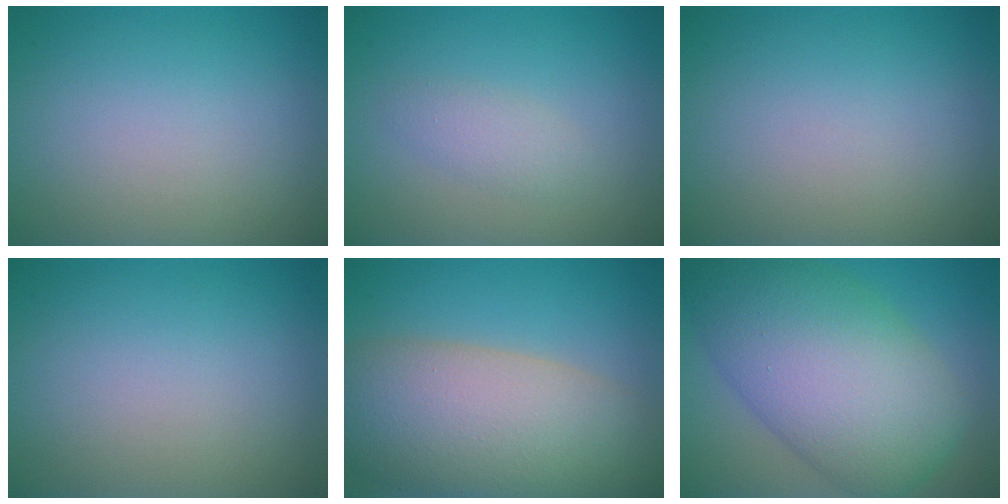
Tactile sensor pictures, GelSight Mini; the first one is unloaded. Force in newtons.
{"total": 1.7, "press": 1.7, "slide": 0.1}
{"total": 0.0}
{"total": 0.0}
{"total": 11.8, "press": 11.7, "slide": 1.0}
{"total": 12.7, "press": 12.7, "slide": 0.4}